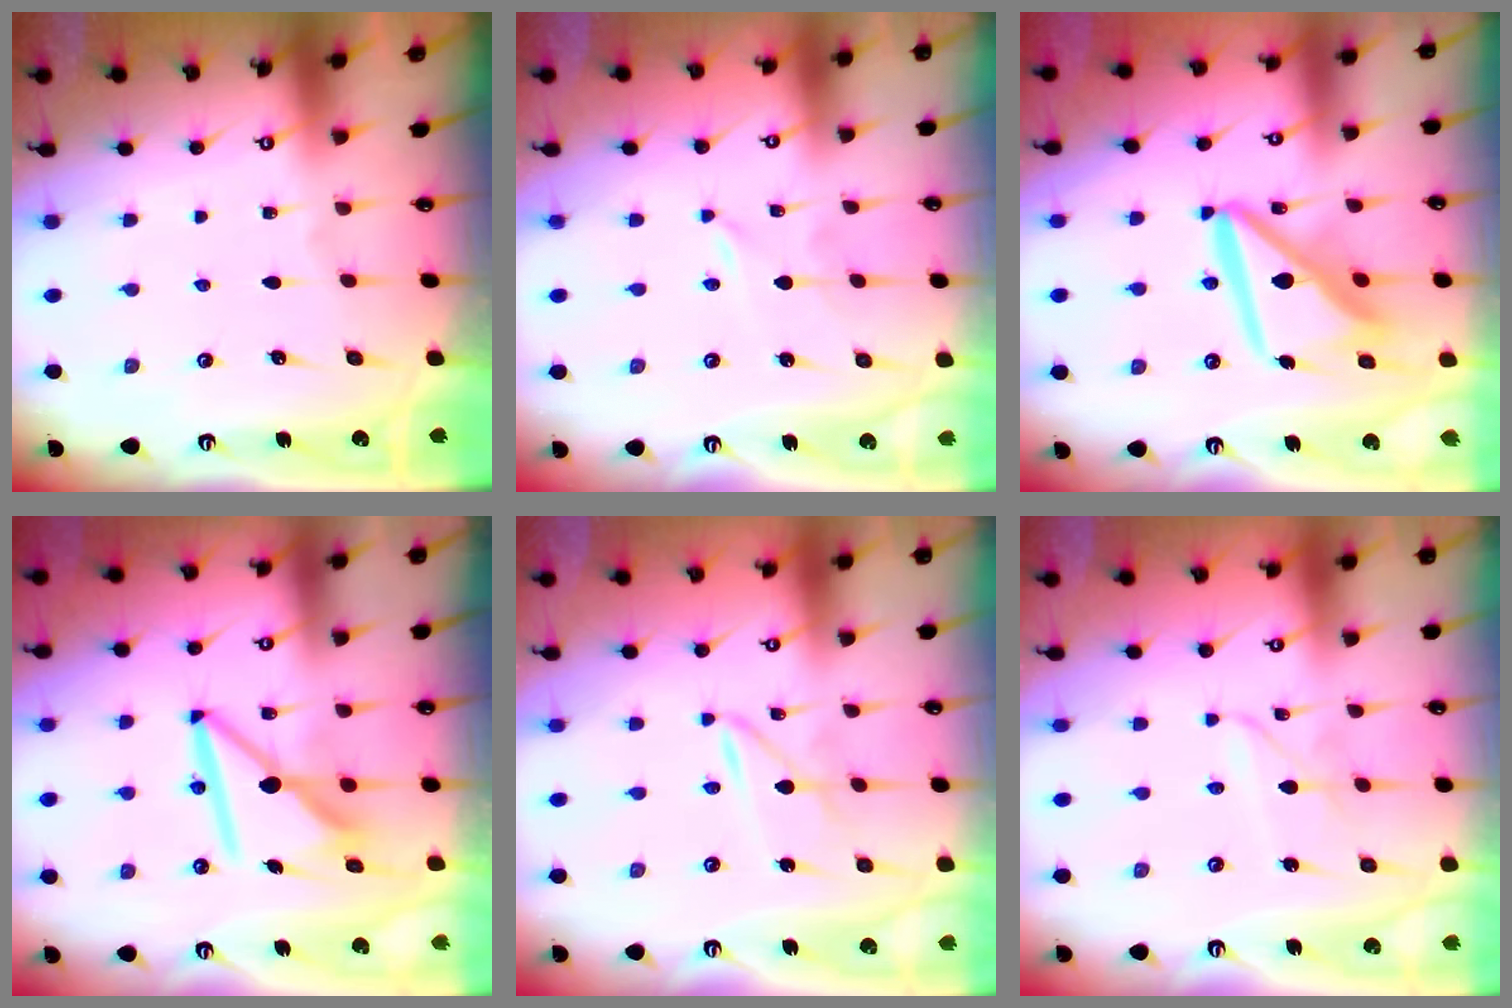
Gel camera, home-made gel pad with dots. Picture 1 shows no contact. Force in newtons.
{"total": 0.0}
{"total": 14.6, "press": 14.5, "slide": 1.8}
{"total": 10.1, "press": 10.0, "slide": 1.1}
{"total": 2.2, "press": 2.1, "slide": 0.3}
{"total": 2.5, "press": 2.4, "slide": 0.3}